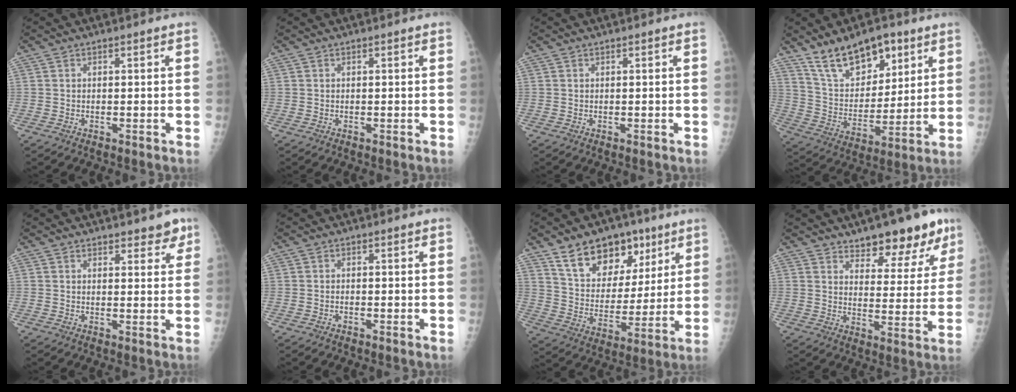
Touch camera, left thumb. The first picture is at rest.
{"total": 0.0}
{"total": 0.0}
{"total": 15.8, "force": [10.3, 8.2, 8.8], "torque": [-0.104, -0.054, 0.190]}
{"total": 3.8, "force": [2.9, 1.8, 1.7], "torque": [0.007, -0.015, 0.037]}
{"total": 0.5, "force": [-0.3, 0.3, 0.3], "torque": [-0.005, 0.001, -0.007]}
{"total": 16.7, "force": [10.2, 10.5, 8.0], "torque": [-0.079, -0.044, 0.177]}
{"total": 12.4, "force": [9.0, 5.3, 6.7], "torque": [-0.039, -0.056, 0.131]}